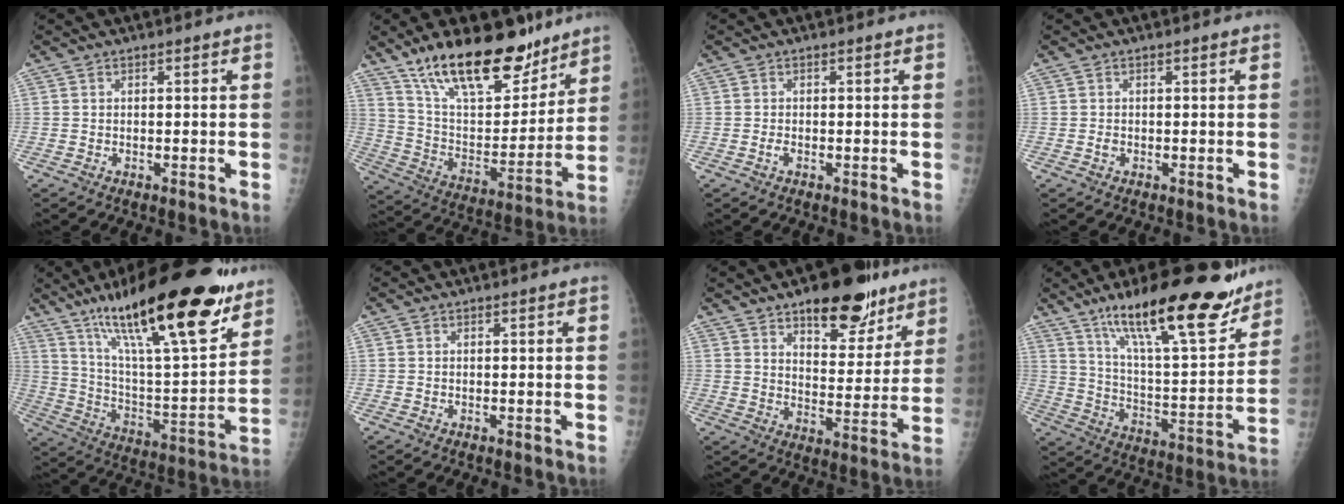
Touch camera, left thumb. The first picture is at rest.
{"total": 22.1, "force": [16.0, 8.8, 12.4], "torque": [-0.161, -0.083, 0.273]}
{"total": 0.7, "force": [-0.2, 0.3, 0.6], "torque": [-0.012, -0.002, -0.004]}
{"total": 0.7, "force": [0.0, 0.5, 0.6], "torque": [-0.007, 0.000, 0.002]}
{"total": 29.3, "force": [18.9, 7.1, 21.2], "torque": [-0.319, -0.061, 0.315]}
{"total": 0.0}
{"total": 17.3, "force": [11.6, 7.7, 10.3], "torque": [-0.085, -0.067, 0.173]}
{"total": 24.3, "force": [16.9, 6.1, 16.3], "torque": [-0.222, -0.076, 0.277]}